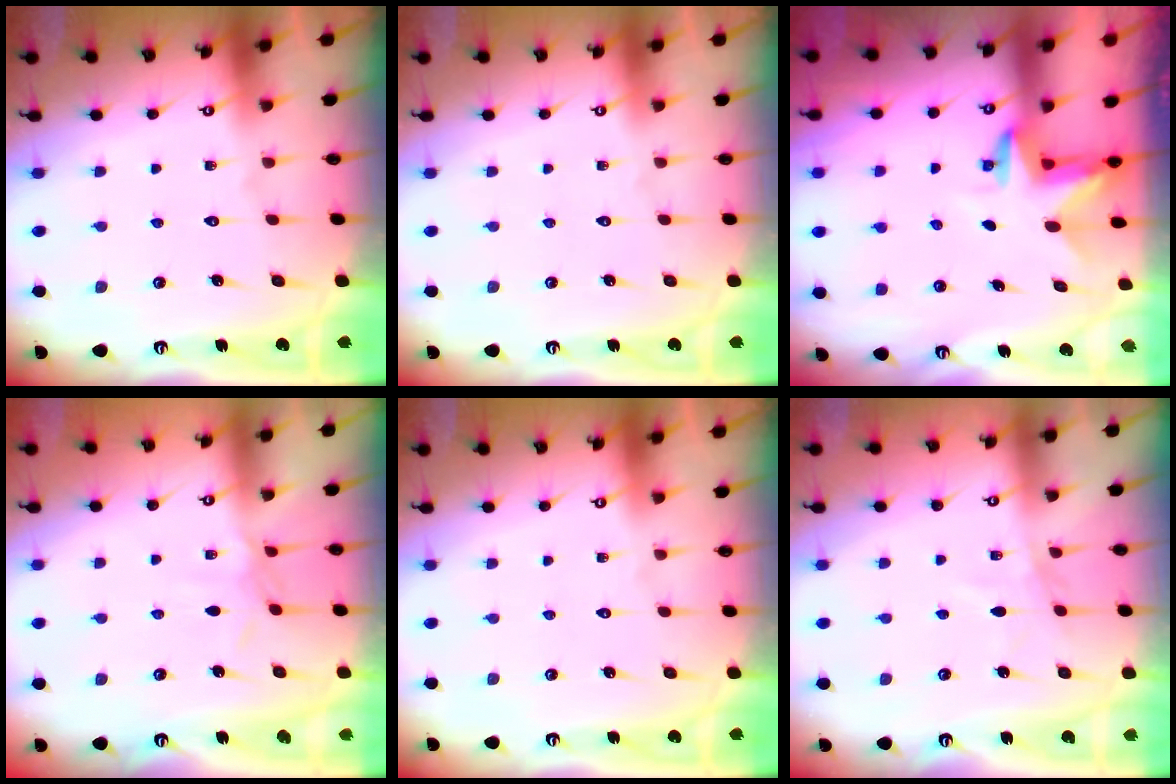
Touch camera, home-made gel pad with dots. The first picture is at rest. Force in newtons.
{"total": 0.0}
{"total": 3.3, "press": 3.3, "slide": 0.1}
{"total": 2.9, "press": 2.9, "slide": 0.6}
{"total": 0.0}
{"total": 2.9, "press": 2.9, "slide": 0.4}